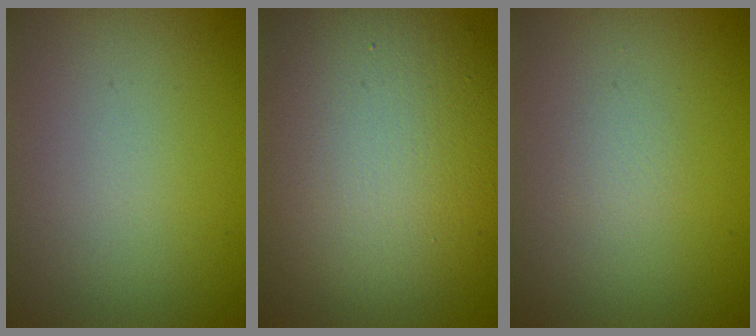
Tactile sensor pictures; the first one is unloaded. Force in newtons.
{"total": 13.4, "press": 13.4, "slide": 0.8}
{"total": 0.6, "press": 0.6, "slide": 0.1}